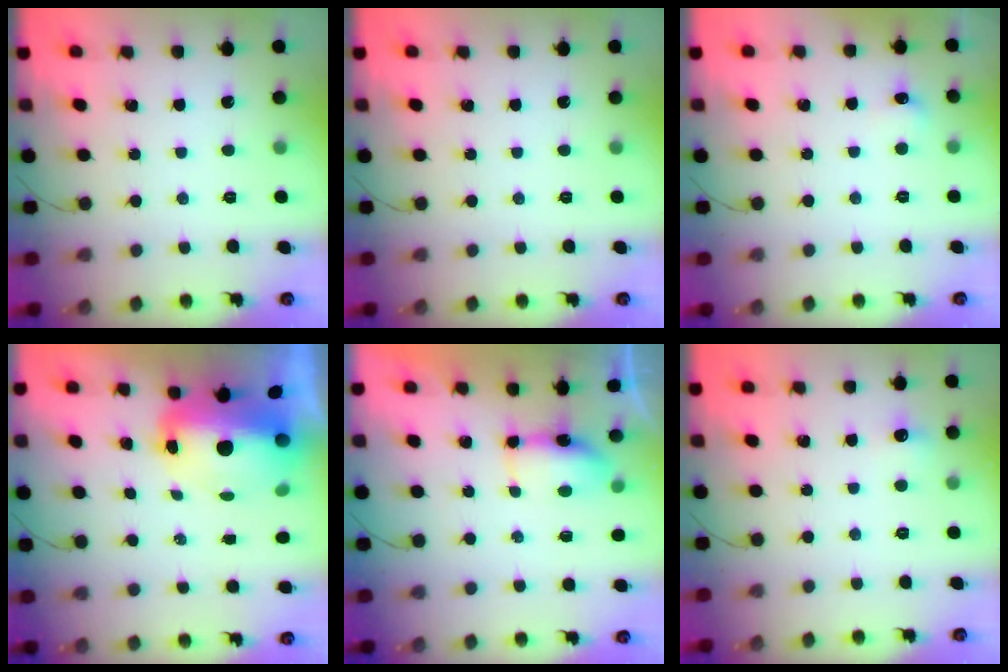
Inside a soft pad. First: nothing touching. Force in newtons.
{"total": 0.0}
{"total": 4.4, "press": 4.2, "slide": 1.2}
{"total": 15.1, "press": 11.1, "slide": 10.3}
{"total": 12.4, "press": 6.7, "slide": 10.4}
{"total": 5.2, "press": 5.1, "slide": 1.1}